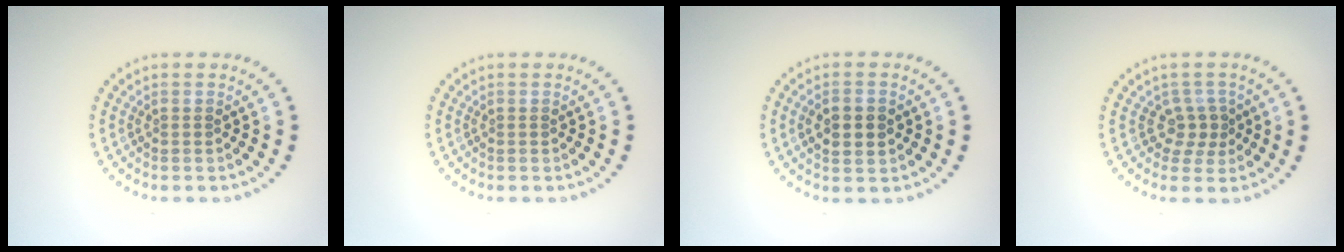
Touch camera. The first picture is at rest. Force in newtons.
{"total": 0.0}
{"total": 3.5, "press": 3.5, "slide": 0.1}
{"total": 2.1, "press": 1.6, "slide": 1.4}